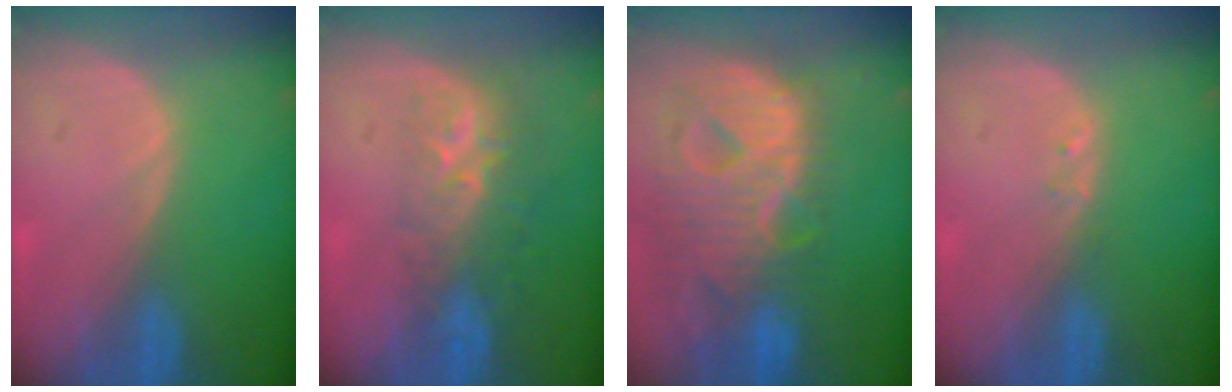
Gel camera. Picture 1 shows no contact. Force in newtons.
{"total": 8.7, "press": 7.1, "slide": 5.0}
{"total": 13.0, "press": 10.9, "slide": 7.0}
{"total": 0.6, "press": 0.6, "slide": 0.1}